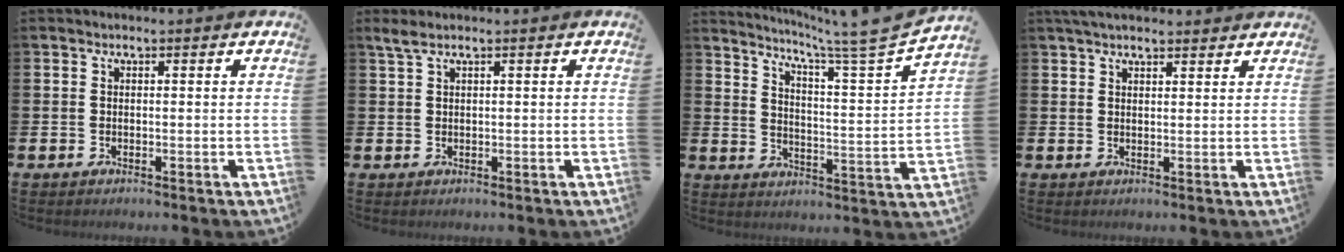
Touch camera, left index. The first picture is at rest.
{"total": 1.5, "force": [0.9, 0.1, 1.2], "torque": [-0.027, 0.004, 0.016]}
{"total": 6.0, "force": [5.2, -1.0, 2.7], "torque": [-0.061, -0.055, 0.078]}
{"total": 3.1, "force": [2.8, 0.8, 1.1], "torque": [-0.023, -0.004, 0.051]}